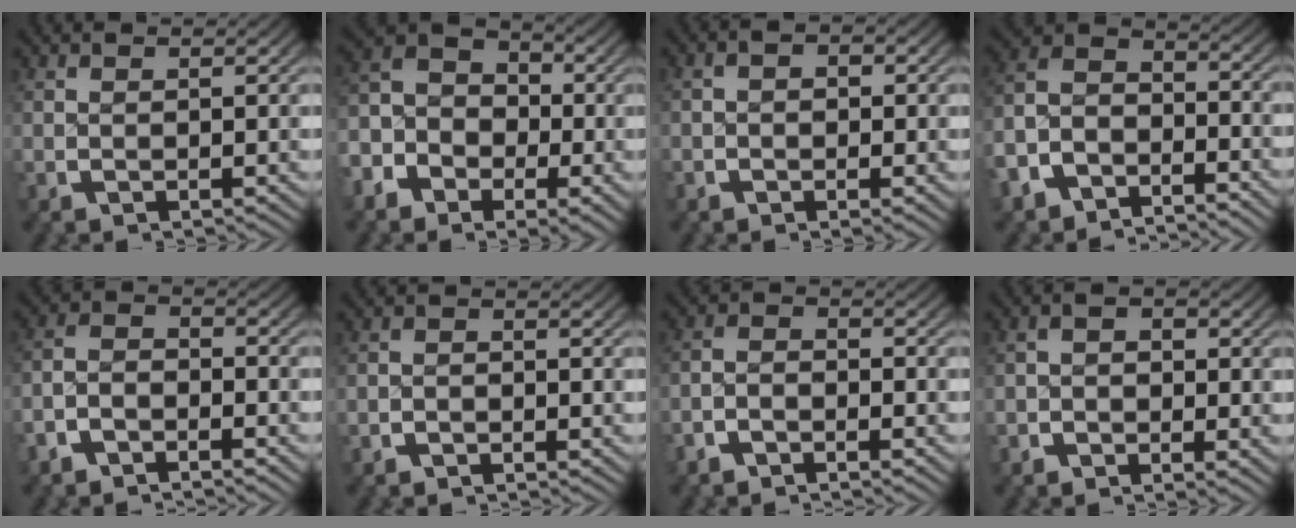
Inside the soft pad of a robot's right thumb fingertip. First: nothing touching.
{"total": 9.6, "force": [0.0, 7.8, 5.7], "torque": [-0.101, 0.003, -0.019]}
{"total": 1.6, "force": [-0.3, 1.1, 1.2], "torque": [-0.019, -0.001, -0.009]}
{"total": 8.7, "force": [-3.2, 6.7, 4.6], "torque": [-0.103, -0.015, -0.064]}
{"total": 3.7, "force": [-2.4, 2.2, 1.7], "torque": [-0.035, -0.004, -0.047]}
{"total": 1.3, "force": [-1.2, 0.4, 0.1], "torque": [0.004, 0.002, -0.026]}
{"total": 2.4, "force": [-1.9, 1.1, 0.8], "torque": [-0.010, 0.000, -0.042]}
{"total": 2.0, "force": [-1.0, 1.2, 1.2], "torque": [-0.013, 0.000, -0.023]}